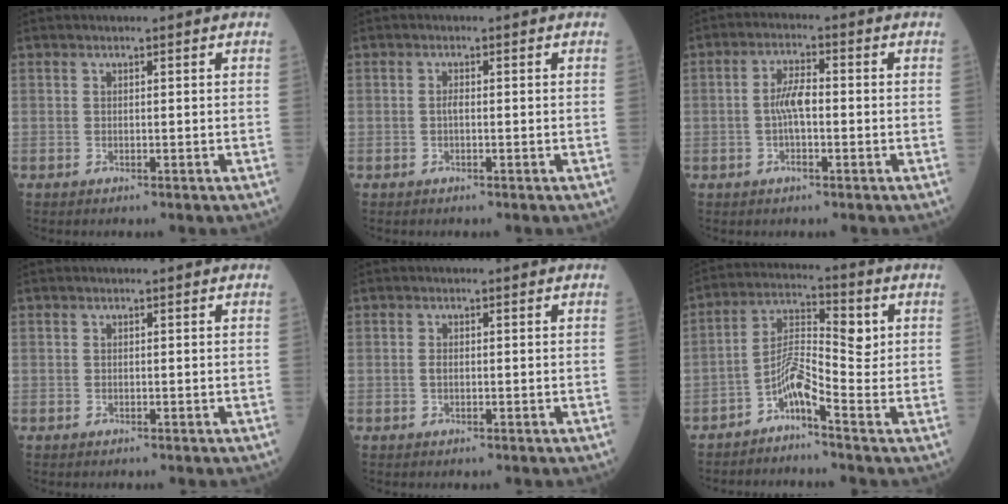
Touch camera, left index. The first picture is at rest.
{"total": 0.9, "force": [-0.2, 0.4, 0.7], "torque": [-0.015, 0.002, -0.003]}
{"total": 4.6, "force": [-0.6, 1.5, 4.4], "torque": [-0.093, 0.008, -0.015]}
{"total": 0.0}
{"total": 0.9, "force": [-0.2, 0.5, 0.8], "torque": [-0.016, 0.001, -0.001]}
{"total": 6.2, "force": [-1.7, 1.3, 5.9], "torque": [-0.112, 0.026, -0.033]}